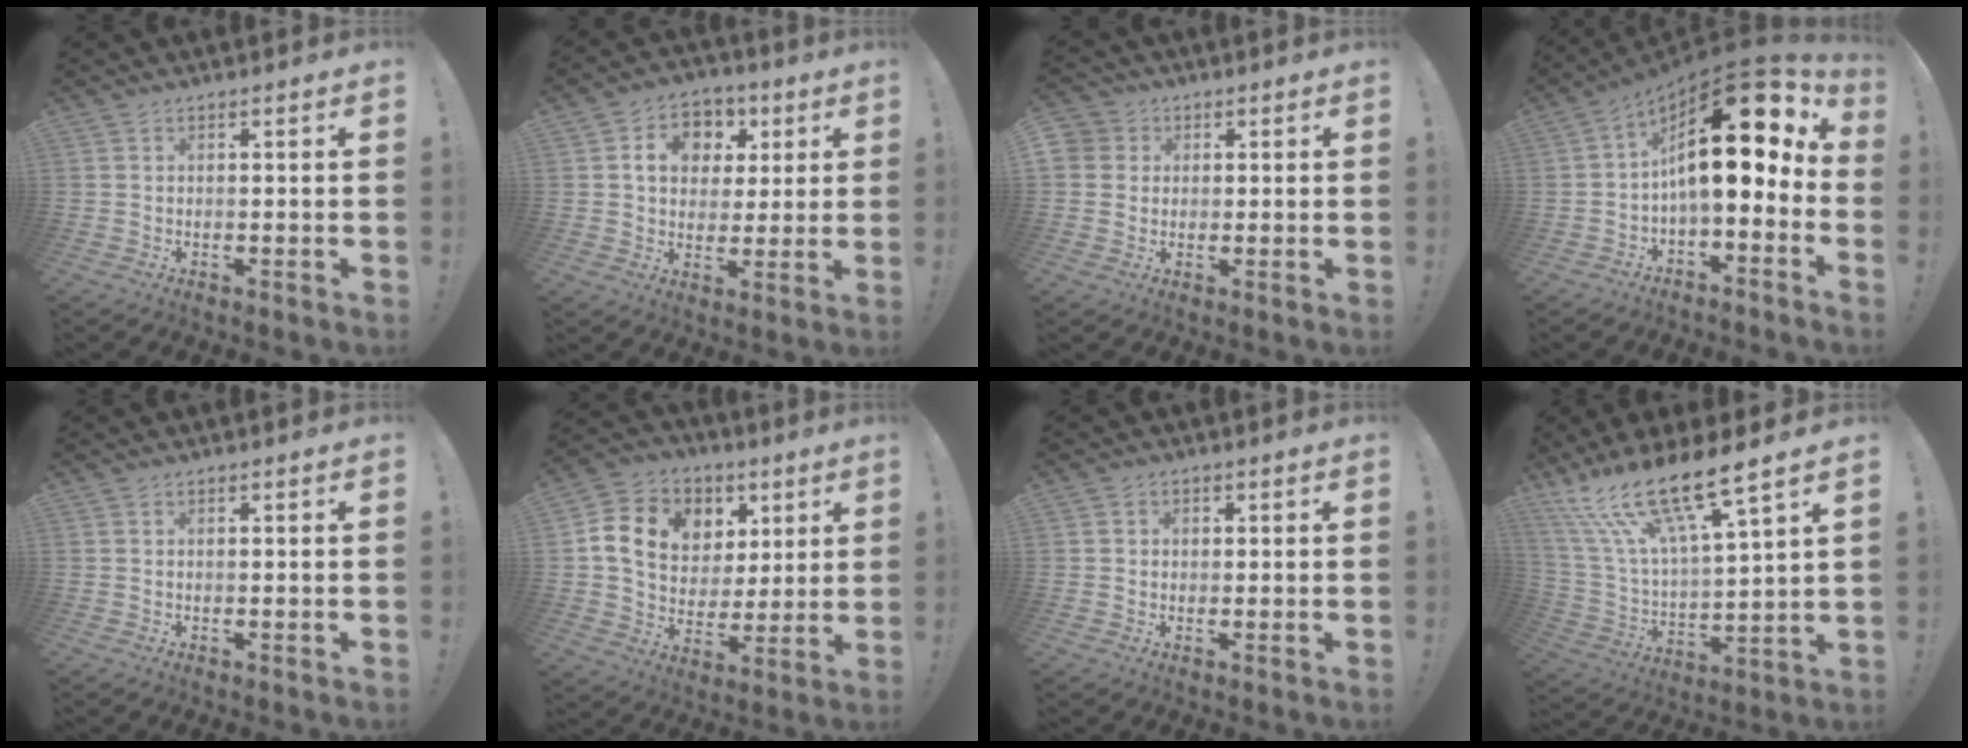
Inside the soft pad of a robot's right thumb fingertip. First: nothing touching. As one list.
[{"total": 11.3, "force": [3.6, 9.3, 5.2], "torque": [-0.079, -0.007, 0.072]}, {"total": 5.0, "force": [1.0, 4.7, 1.4], "torque": [-0.029, 0.000, 0.017]}, {"total": 20.7, "force": [4.8, 7.9, 18.5], "torque": [-0.304, -0.028, 0.082]}, {"total": 0.0}, {"total": 14.7, "force": [5.1, 11.6, 7.5], "torque": [-0.121, -0.012, 0.102]}, {"total": 1.6, "force": [0.0, 1.5, 0.6], "torque": [-0.008, 0.004, -0.002]}, {"total": 18.7, "force": [13.4, 3.9, 12.4], "torque": [-0.235, -0.093, 0.229]}]